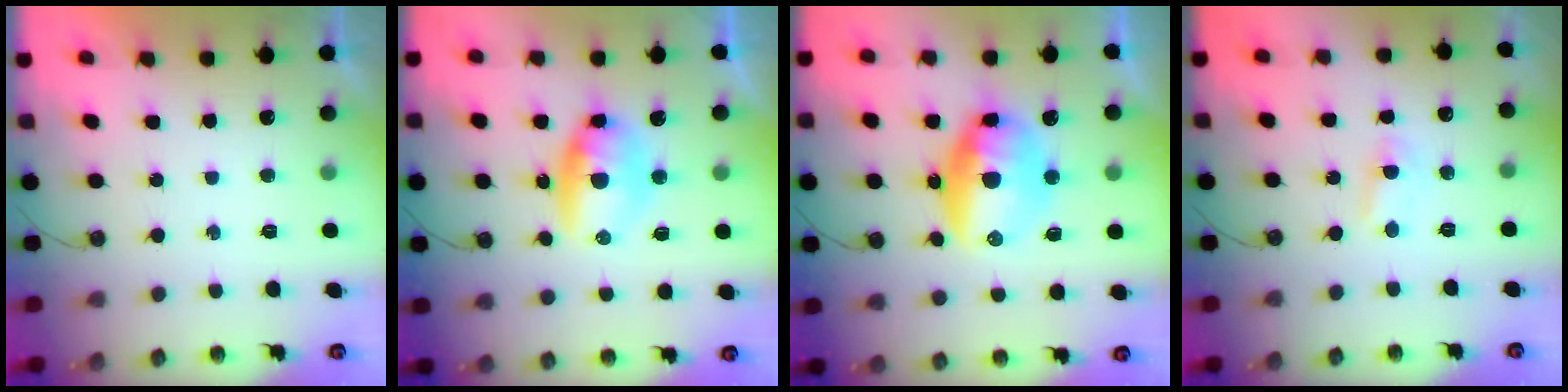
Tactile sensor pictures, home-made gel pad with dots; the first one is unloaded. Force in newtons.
{"total": 8.5, "press": 8.4, "slide": 0.7}
{"total": 13.4, "press": 13.1, "slide": 2.7}
{"total": 2.1, "press": 2.1, "slide": 0.3}